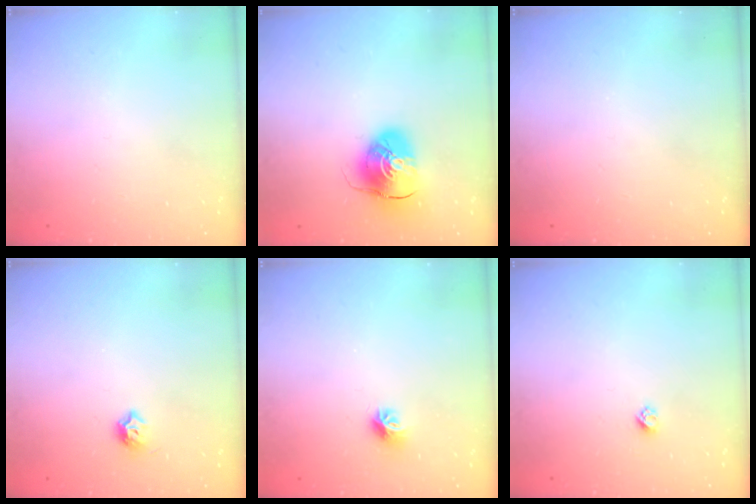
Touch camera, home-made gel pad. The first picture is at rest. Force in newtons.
{"total": 9.4, "press": 9.3, "slide": 1.3}
{"total": 0.0}
{"total": 5.9, "press": 5.9, "slide": 0.8}
{"total": 7.4, "press": 7.3, "slide": 0.6}
{"total": 2.4, "press": 2.4, "slide": 0.2}